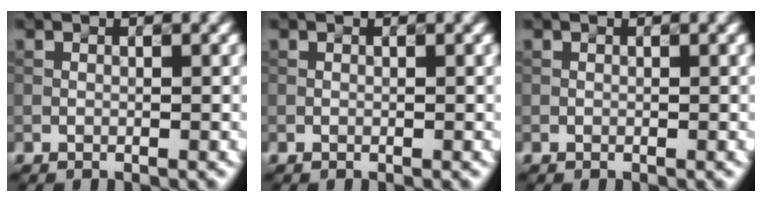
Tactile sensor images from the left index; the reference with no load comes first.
{"total": 0.0}
{"total": 0.0}